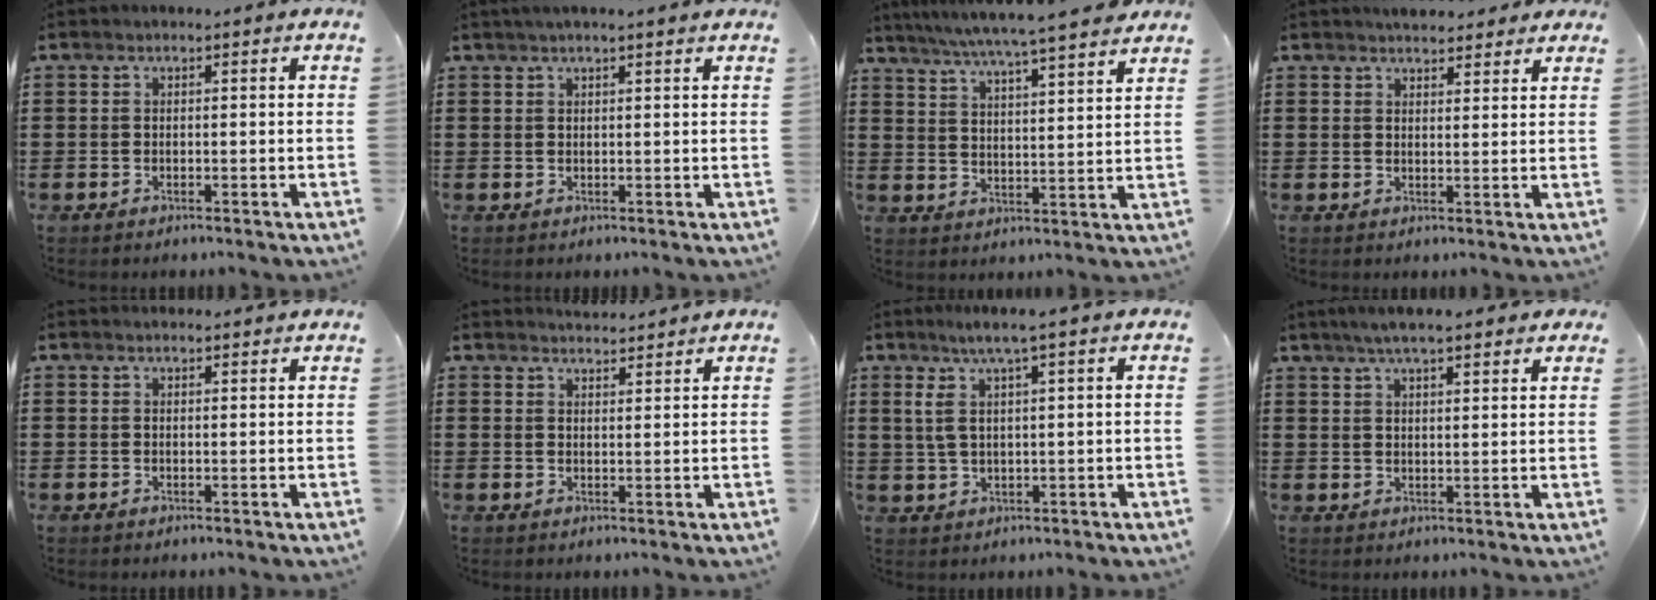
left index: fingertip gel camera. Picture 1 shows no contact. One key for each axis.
{"total": 1.4, "fx": 1.1, "fy": -0.1, "fz": 0.9, "tx": -0.017, "ty": 0.001, "tz": 0.021}
{"total": 5.8, "fx": 5.2, "fy": -0.8, "fz": 2.4, "tx": -0.068, "ty": -0.034, "tz": 0.087}
{"total": 2.9, "fx": 2.8, "fy": 0.6, "fz": 0.5, "tx": -0.016, "ty": -0.002, "tz": 0.052}
{"total": 1.0, "fx": 1.0, "fy": 0.3, "fz": 0.1, "tx": -0.004, "ty": 0.001, "tz": 0.019}
{"total": 2.4, "fx": 2.4, "fy": 0.2, "fz": -0.2, "tx": -0.004, "ty": -0.006, "tz": 0.046}
{"total": 5.0, "fx": 2.2, "fy": 0.6, "fz": 4.4, "tx": -0.096, "ty": 0.001, "tz": 0.034}
{"total": 4.9, "fx": 4.0, "fy": 0.8, "fz": 2.8, "tx": -0.062, "ty": 0.002, "tz": 0.071}